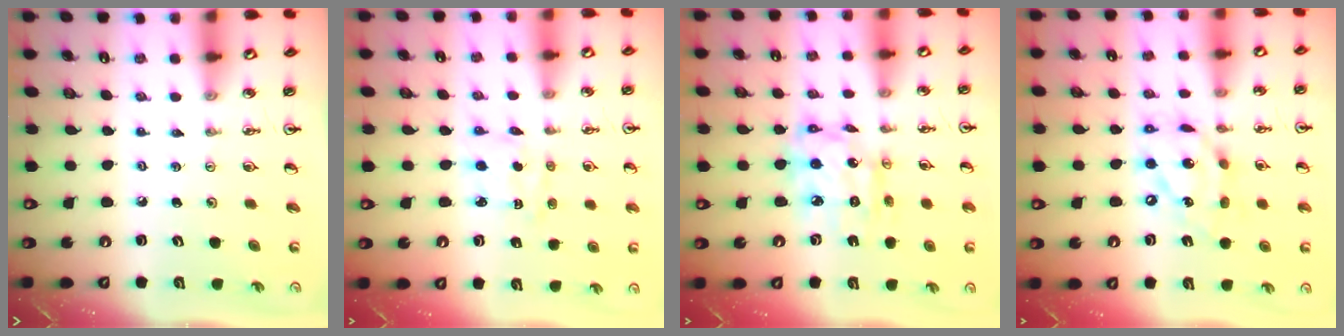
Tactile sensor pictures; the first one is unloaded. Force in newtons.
{"total": 2.9, "press": 2.9, "slide": 0.4}
{"total": 12.2, "press": 12.1, "slide": 1.6}
{"total": 14.1, "press": 14.0, "slide": 1.2}